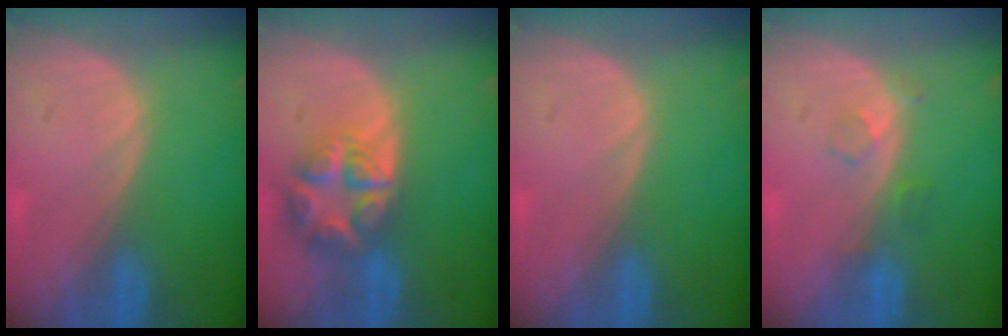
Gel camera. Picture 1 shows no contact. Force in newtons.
{"total": 7.9, "press": 6.9, "slide": 3.9}
{"total": 0.0}
{"total": 2.1, "press": 2.1, "slide": 0.2}